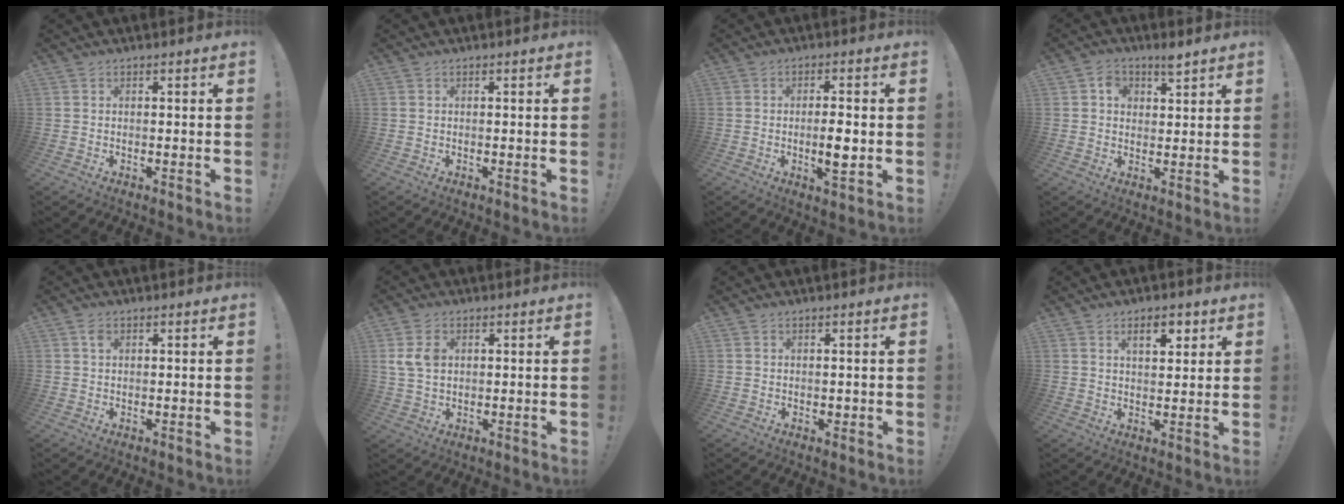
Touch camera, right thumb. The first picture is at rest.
{"total": 0.0}
{"total": 6.1, "force": [-1.1, 1.4, 5.9], "torque": [-0.092, -0.004, -0.020]}
{"total": 4.7, "force": [2.6, 3.4, 2.0], "torque": [-0.018, -0.009, 0.042]}
{"total": 1.9, "force": [0.9, 1.2, 1.1], "torque": [-0.017, 0.000, 0.015]}
{"total": 6.2, "force": [1.6, 4.4, 4.1], "torque": [-0.087, 0.002, 0.030]}
{"total": 0.6, "force": [-0.1, 0.5, 0.3], "torque": [0.001, 0.000, -0.003]}
{"total": 6.3, "force": [3.2, 2.9, 4.6], "torque": [-0.060, -0.006, 0.050]}